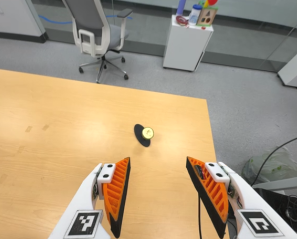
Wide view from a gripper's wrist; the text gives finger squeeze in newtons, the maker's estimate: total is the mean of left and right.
{"total": 0.0}